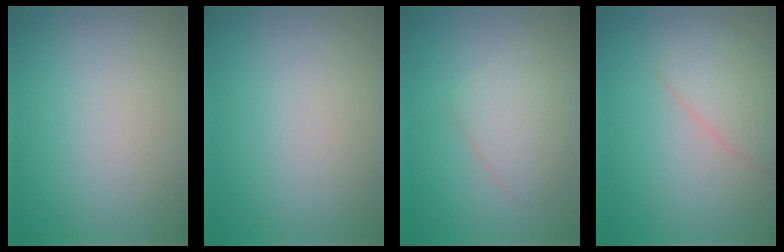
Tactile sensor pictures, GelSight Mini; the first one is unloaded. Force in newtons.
{"total": 0.0}
{"total": 2.5, "press": 2.5, "slide": 0.1}
{"total": 2.3, "press": 2.3, "slide": 0.0}